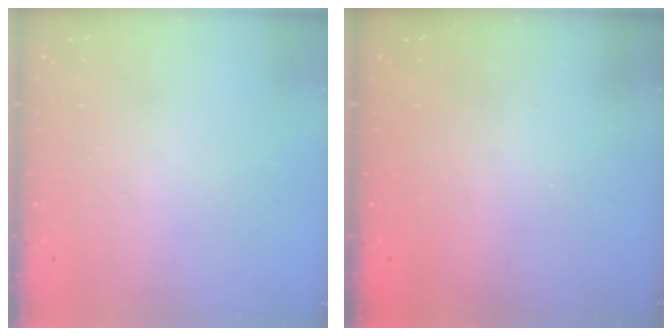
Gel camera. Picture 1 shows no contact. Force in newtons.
{"total": 2.3, "press": 2.2, "slide": 0.8}